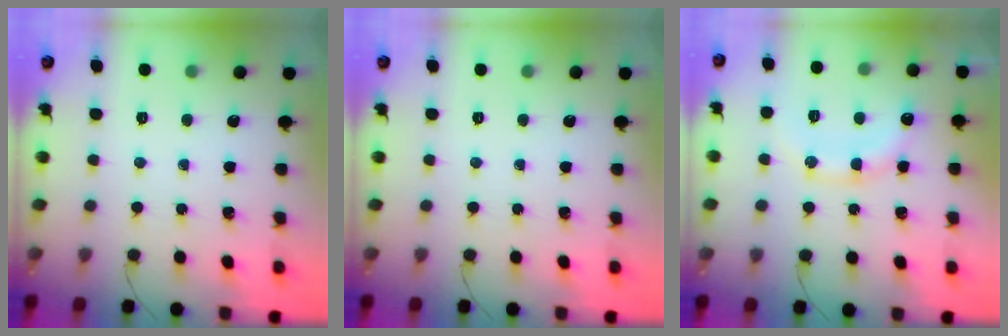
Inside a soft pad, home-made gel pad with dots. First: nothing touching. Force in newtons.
{"total": 0.0}
{"total": 14.3, "press": 14.2, "slide": 1.1}